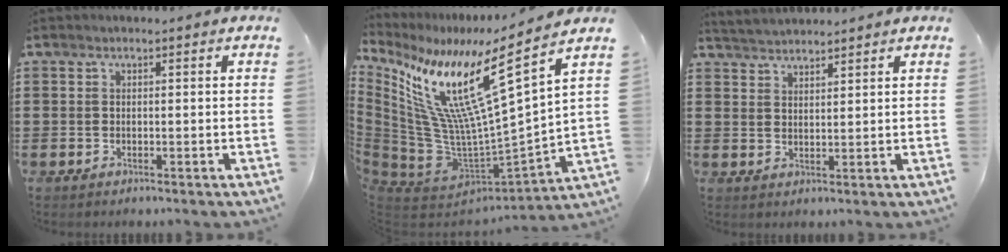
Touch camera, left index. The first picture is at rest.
{"total": 15.7, "force": [8.3, 2.9, 13.1], "torque": [-0.273, -0.064, 0.123]}
{"total": 2.6, "force": [2.6, 0.0, -0.2], "torque": [-0.004, -0.004, 0.050]}